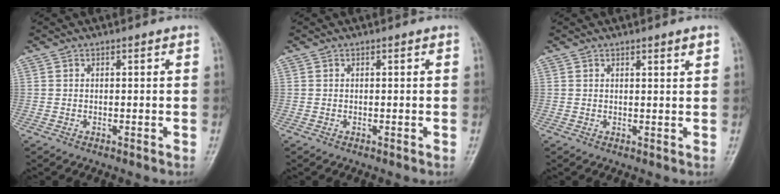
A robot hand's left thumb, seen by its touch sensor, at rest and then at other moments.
{"total": 0.0}
{"total": 1.6, "force": [1.2, 0.1, 1.1], "torque": [-0.015, -0.008, 0.016]}